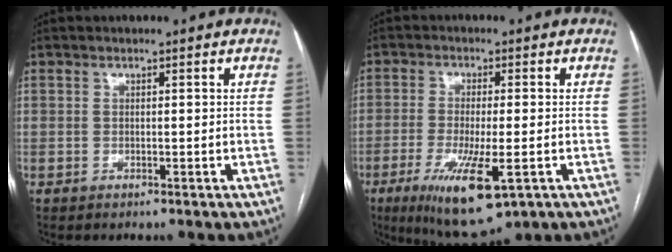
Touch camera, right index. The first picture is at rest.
{"total": 11.6, "force": [-5.0, 2.5, 10.2], "torque": [-0.185, -0.033, -0.076]}